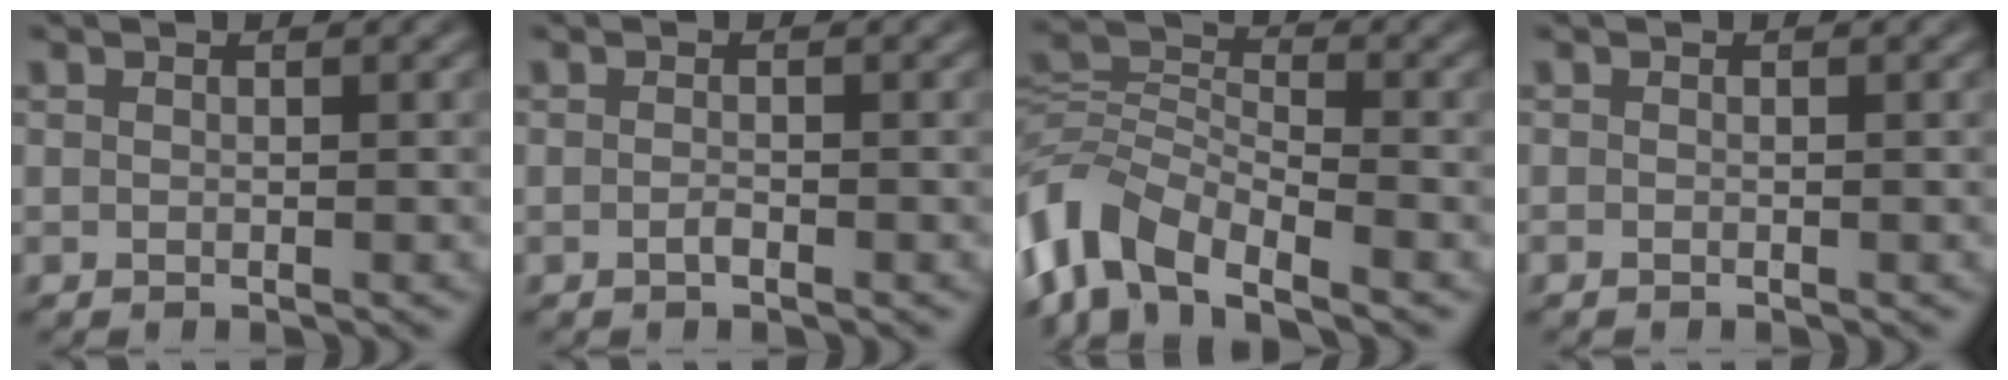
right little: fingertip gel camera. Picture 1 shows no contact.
{"total": 0.8, "force": [-0.7, -0.1, 0.3], "torque": [-0.006, -0.001, -0.012]}
{"total": 8.6, "force": [-3.8, 6.5, 4.2], "torque": [-0.118, -0.039, -0.060]}
{"total": 0.6, "force": [-0.5, -0.2, 0.1], "torque": [-0.002, -0.006, -0.007]}